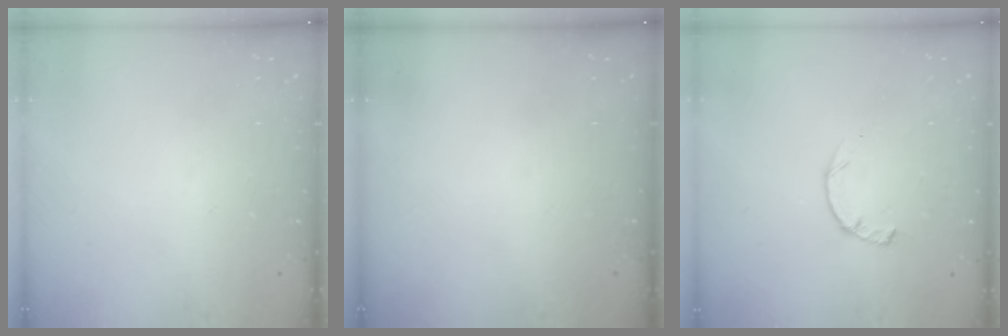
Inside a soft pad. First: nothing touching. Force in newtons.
{"total": 0.0}
{"total": 2.3, "press": 2.3, "slide": 0.4}